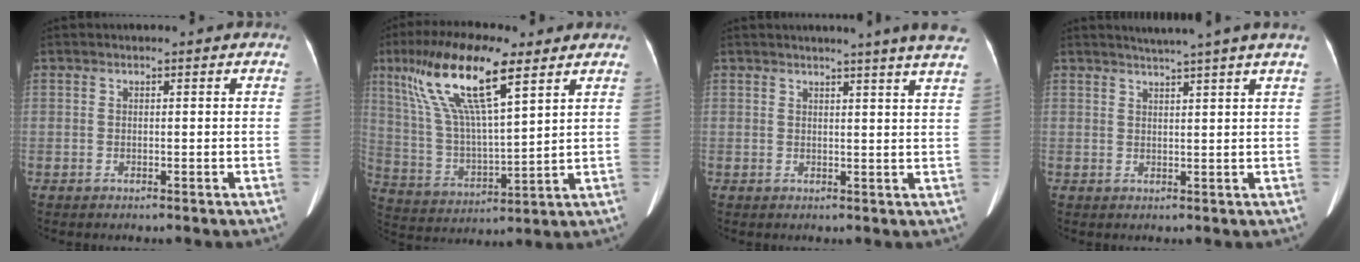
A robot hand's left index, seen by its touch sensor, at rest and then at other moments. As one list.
[{"total": 16.0, "force": [8.7, 3.1, 13.1], "torque": [-0.266, 0.011, 0.166]}, {"total": 8.7, "force": [7.6, -0.9, 4.1], "torque": [-0.049, -0.012, 0.063]}, {"total": 6.2, "force": [5.2, -1.6, 3.0], "torque": [-0.041, 0.011, 0.060]}]